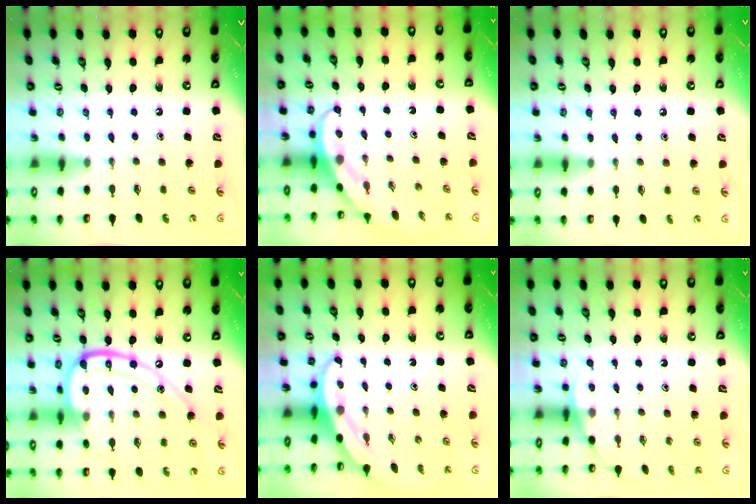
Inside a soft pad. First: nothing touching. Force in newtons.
{"total": 3.8, "press": 3.8, "slide": 0.3}
{"total": 5.3, "press": 5.2, "slide": 0.5}
{"total": 18.1, "press": 18.0, "slide": 1.8}
{"total": 3.4, "press": 3.4, "slide": 0.1}
{"total": 2.5, "press": 2.5, "slide": 0.2}